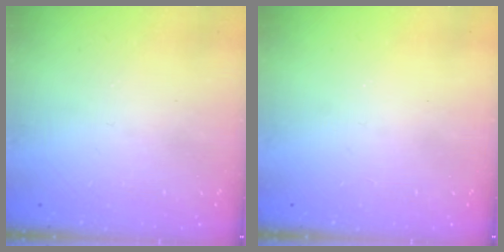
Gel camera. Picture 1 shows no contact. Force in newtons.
{"total": 0.0}